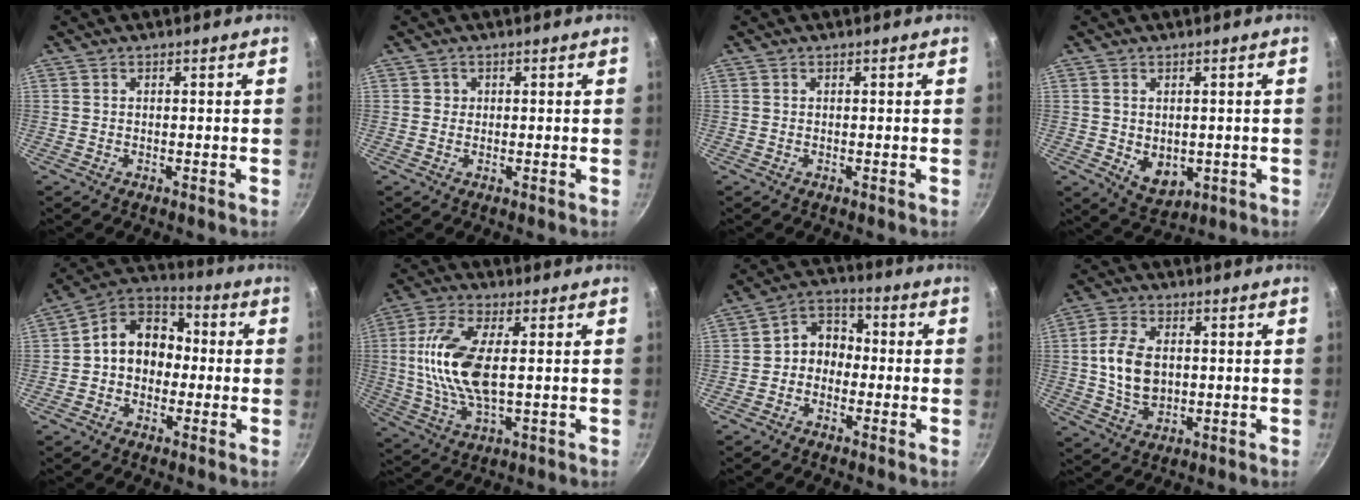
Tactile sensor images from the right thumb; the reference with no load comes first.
{"total": 1.0, "force": [0.2, 1.0, 0.1], "torque": [0.007, 0.003, 0.001]}
{"total": 0.0}
{"total": 5.9, "force": [-0.3, 4.4, 4.0], "torque": [-0.047, -0.014, 0.008]}
{"total": 12.1, "force": [-0.3, 9.7, 7.3], "torque": [-0.073, 0.043, -0.029]}
{"total": 13.9, "force": [1.3, 6.0, 12.5], "torque": [-0.255, 0.003, 0.022]}
{"total": 6.7, "force": [-1.2, 5.6, 3.7], "torque": [-0.024, 0.032, -0.038]}
{"total": 9.6, "force": [0.6, 6.3, 7.2], "torque": [-0.129, 0.003, 0.013]}